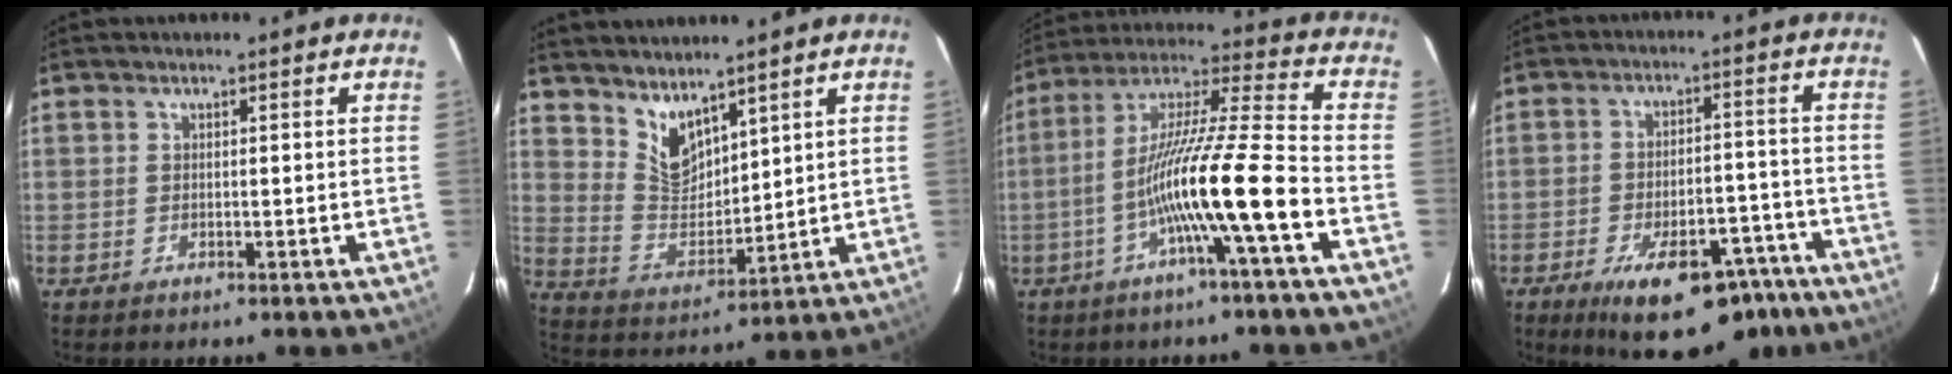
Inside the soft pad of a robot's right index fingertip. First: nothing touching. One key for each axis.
{"total": 8.2, "fx": 6.3, "fy": 3.7, "fz": 3.7, "tx": -0.063, "ty": -0.004, "tz": 0.133}
{"total": 15.5, "fx": -6.3, "fy": -1.0, "fz": 14.2, "tx": -0.256, "ty": -0.004, "tz": -0.117}
{"total": 17.9, "fx": -12.2, "fy": 7.5, "fz": 10.8, "tx": -0.172, "ty": -0.001, "tz": -0.160}